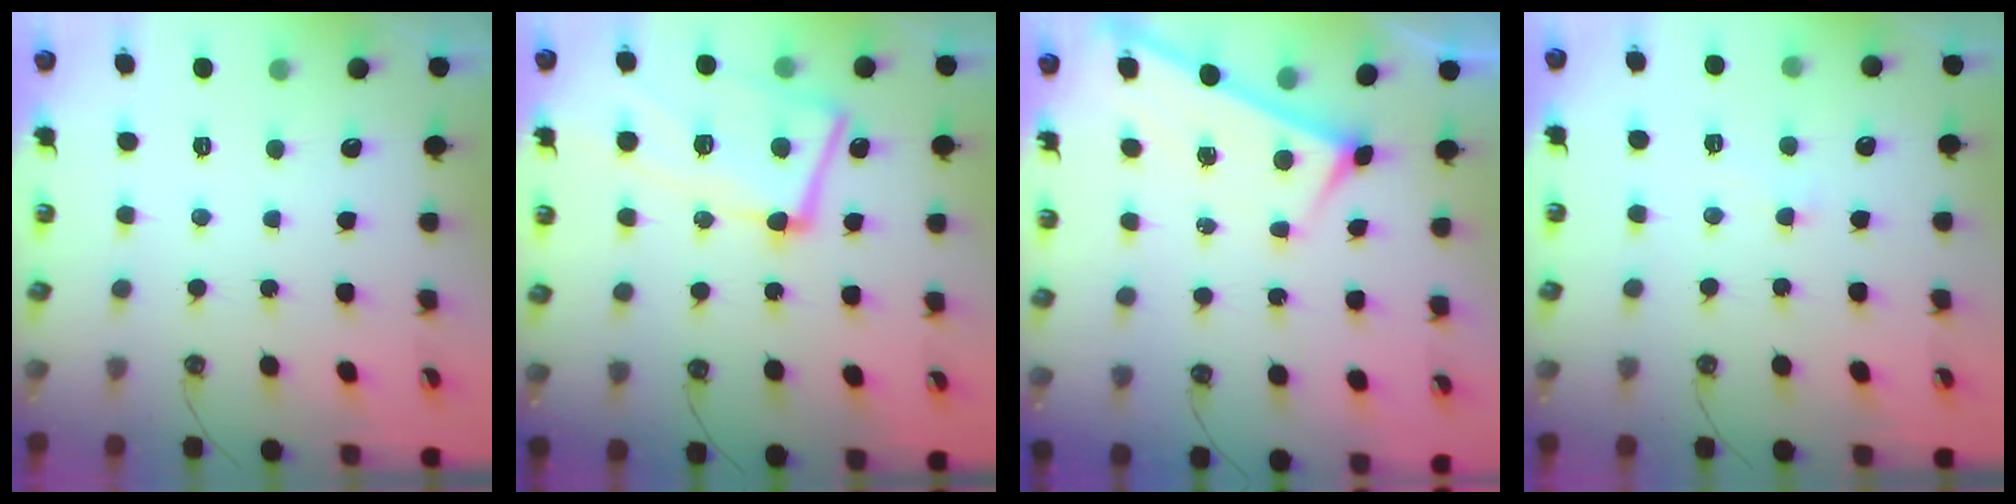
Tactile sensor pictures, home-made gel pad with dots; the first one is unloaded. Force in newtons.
{"total": 11.0, "press": 10.8, "slide": 2.3}
{"total": 2.9, "press": 2.9, "slide": 0.3}
{"total": 2.6, "press": 2.6, "slide": 0.7}